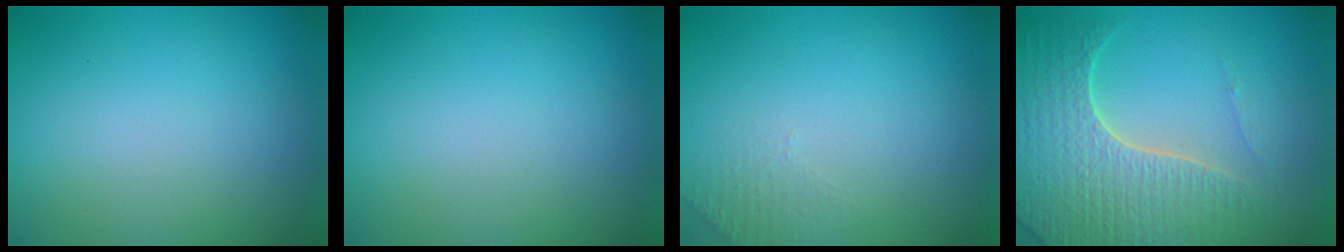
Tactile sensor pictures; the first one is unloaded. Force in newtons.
{"total": 0.0}
{"total": 1.3, "press": 1.2, "slide": 0.3}
{"total": 6.7, "press": 6.4, "slide": 1.6}